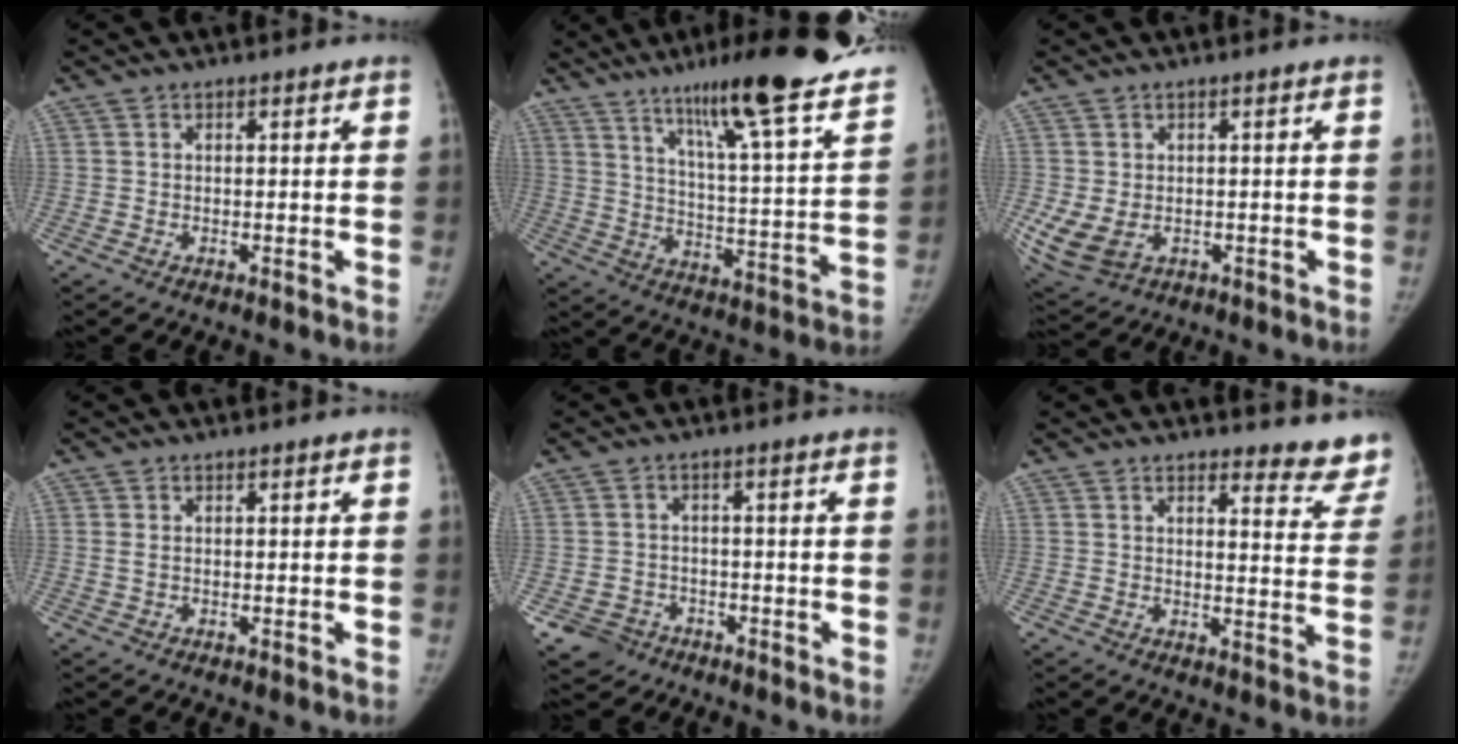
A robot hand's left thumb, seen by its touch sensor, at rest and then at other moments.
{"total": 27.1, "force": [19.2, 2.9, 18.8], "torque": [-0.262, -0.075, 0.276]}
{"total": 8.0, "force": [-1.3, 5.6, 5.5], "torque": [-0.124, -0.009, -0.007]}
{"total": 1.0, "force": [0.1, 0.6, 0.7], "torque": [-0.019, 0.001, 0.005]}
{"total": 4.7, "force": [-2.7, 3.8, 0.5], "torque": [0.002, 0.020, -0.040]}
{"total": 10.1, "force": [9.8, 2.0, 1.5], "torque": [0.022, -0.098, 0.085]}